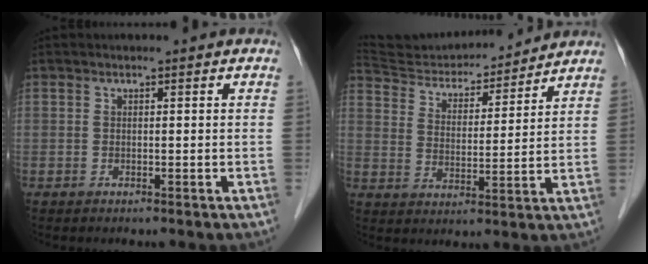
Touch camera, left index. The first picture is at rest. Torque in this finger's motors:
{"motor_torque": [-0.61, -1.11, 0.07, 0.00]}